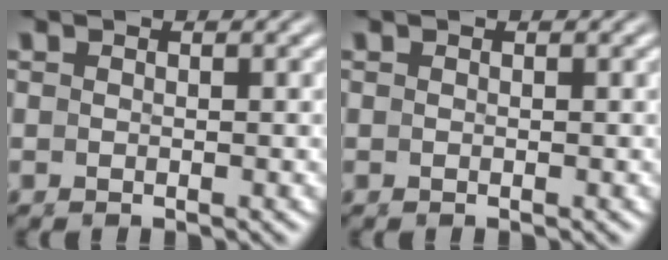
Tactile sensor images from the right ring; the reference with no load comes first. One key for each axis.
{"total": 0.0}